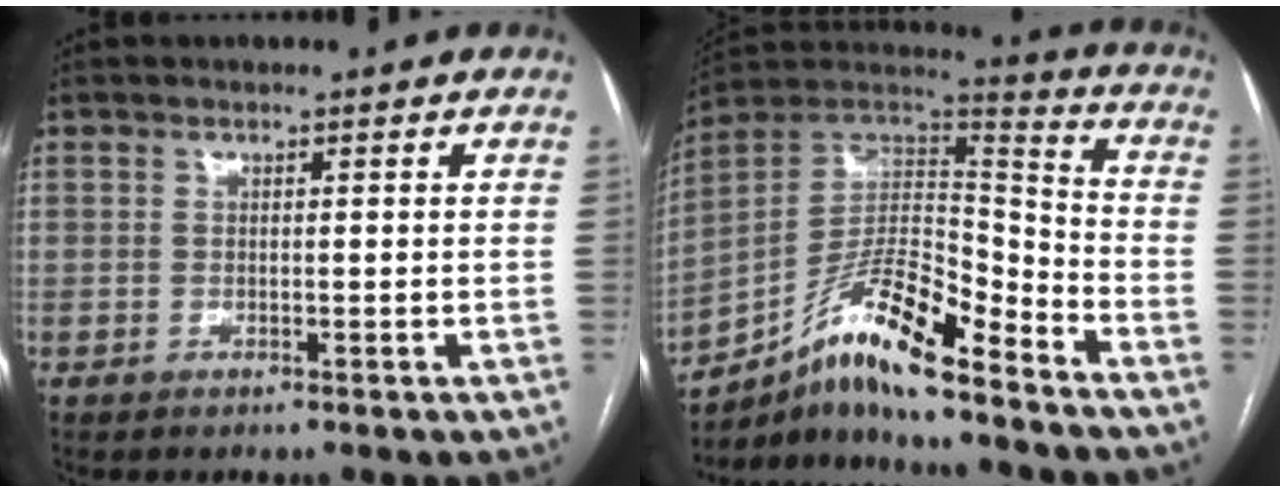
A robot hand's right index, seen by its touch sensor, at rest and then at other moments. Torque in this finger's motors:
{"motor_torque": [1.13, -1.00, 0.71, 0.18]}